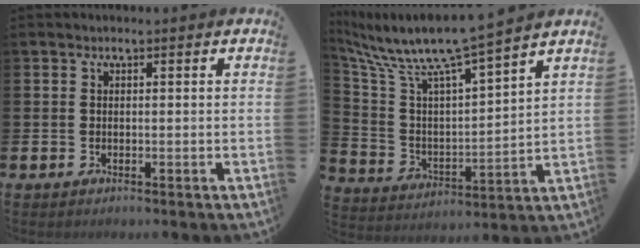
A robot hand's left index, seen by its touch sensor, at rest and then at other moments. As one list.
[{"total": 9.2, "force": [8.3, 0.1, 4.0], "torque": [-0.116, -0.060, 0.135]}]